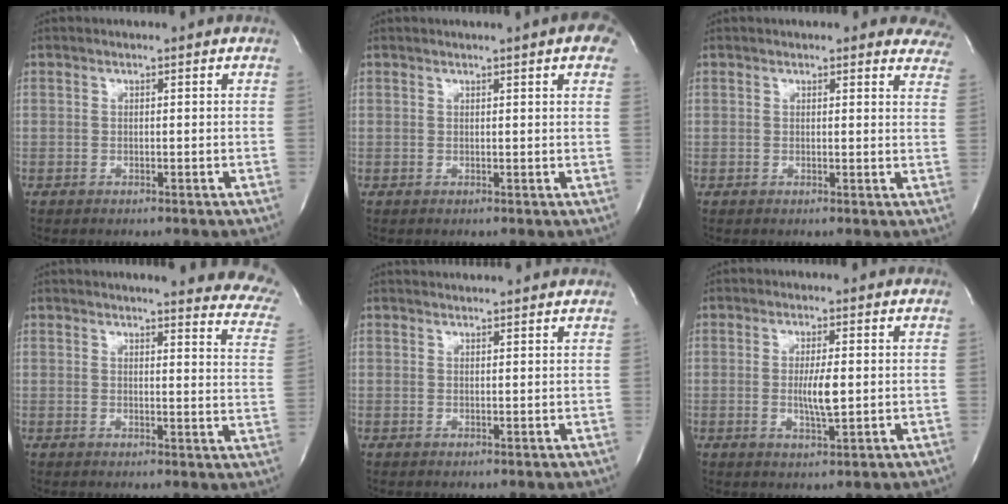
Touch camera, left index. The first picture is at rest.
{"total": 5.1, "force": [3.3, 0.7, 3.8], "torque": [-0.042, -0.001, 0.025]}
{"total": 9.4, "force": [8.7, 2.6, 2.6], "torque": [0.006, -0.016, 0.064]}
{"total": 16.2, "force": [14.3, 2.5, 7.2], "torque": [-0.067, -0.070, 0.131]}
{"total": 4.8, "force": [4.7, 0.0, 0.9], "torque": [-0.013, 0.026, 0.057]}
{"total": 4.3, "force": [-0.2, 0.7, 4.2], "torque": [-0.077, -0.005, -0.002]}